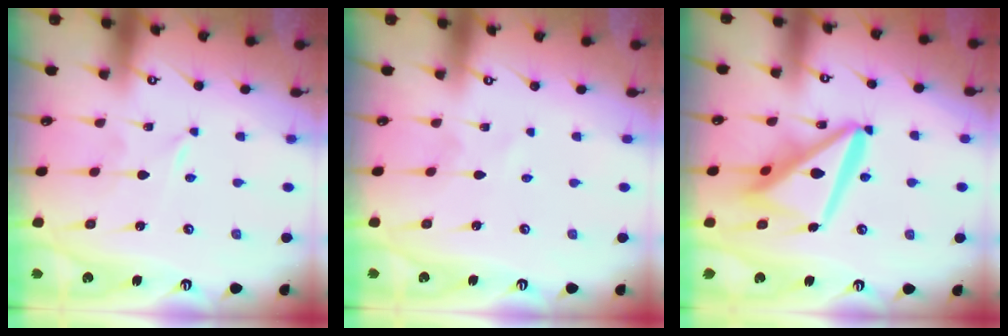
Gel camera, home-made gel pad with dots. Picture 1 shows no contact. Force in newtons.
{"total": 0.6, "press": 0.6, "slide": 0.1}
{"total": 17.1, "press": 17.0, "slide": 2.2}